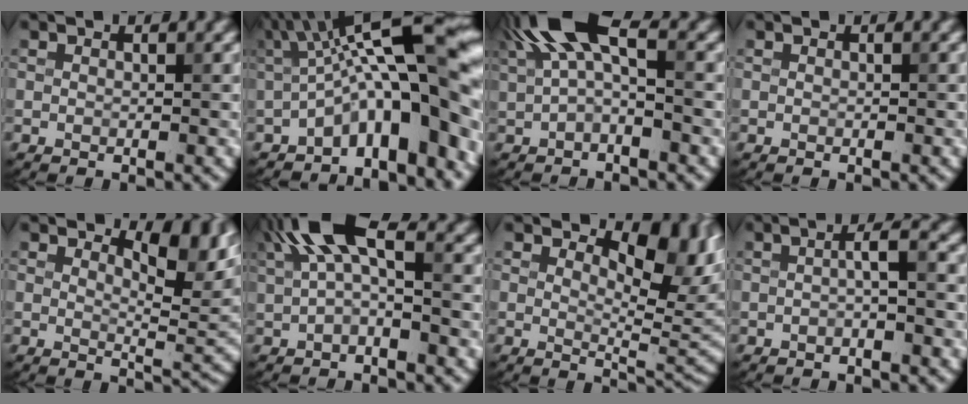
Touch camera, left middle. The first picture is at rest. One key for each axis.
{"total": 13.5, "fx": -0.9, "fy": 3.9, "fz": 12.9, "tx": -0.176, "ty": 0.033, "tz": -0.021}
{"total": 6.7, "fx": 2.1, "fy": 2.9, "fz": 5.7, "tx": -0.112, "ty": 0.018, "tz": 0.030}
{"total": 0.0}
{"total": 5.6, "fx": 3.0, "fy": 1.9, "fz": 4.3, "tx": -0.060, "ty": -0.008, "tz": 0.043}
{"total": 5.9, "fx": 1.8, "fy": 2.3, "fz": 5.1, "tx": -0.099, "ty": 0.014, "tz": 0.025}
{"total": 6.5, "fx": 2.8, "fy": 2.8, "fz": 5.1, "tx": -0.064, "ty": -0.010, "tz": 0.040}
{"total": 1.9, "fx": -0.4, "fy": 0.1, "fz": 1.8, "tx": -0.035, "ty": 0.010, "tz": -0.009}